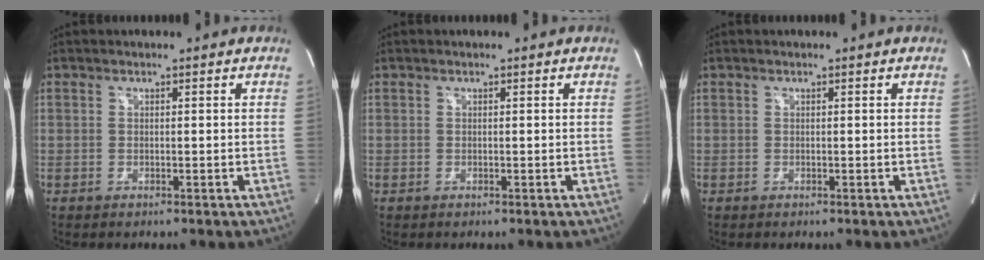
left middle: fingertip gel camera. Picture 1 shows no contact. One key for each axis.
{"total": 0.0}
{"total": 0.0}